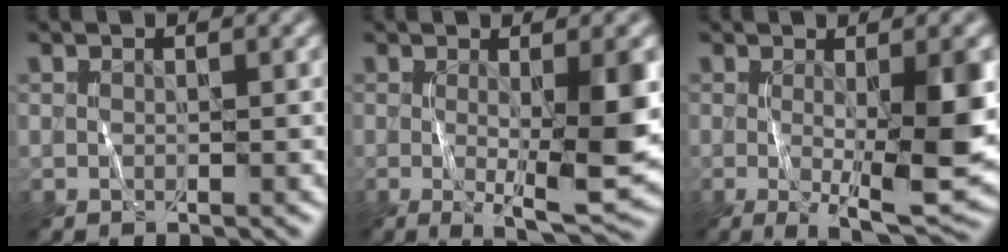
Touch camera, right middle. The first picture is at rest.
{"total": 7.5, "force": [-0.6, 1.5, 7.3], "torque": [-0.107, -0.012, -0.003]}
{"total": 9.0, "force": [-1.0, 2.0, 8.7], "torque": [-0.130, -0.016, -0.006]}